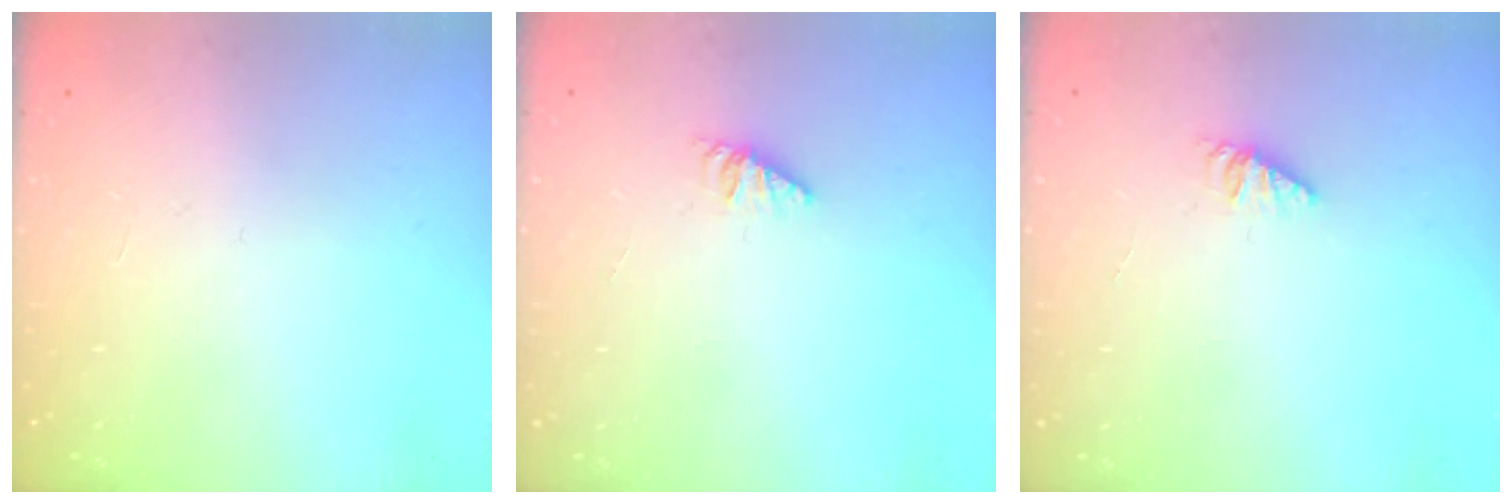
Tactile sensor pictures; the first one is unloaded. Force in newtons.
{"total": 1.3, "press": 1.2, "slide": 0.2}
{"total": 1.3, "press": 1.2, "slide": 0.2}